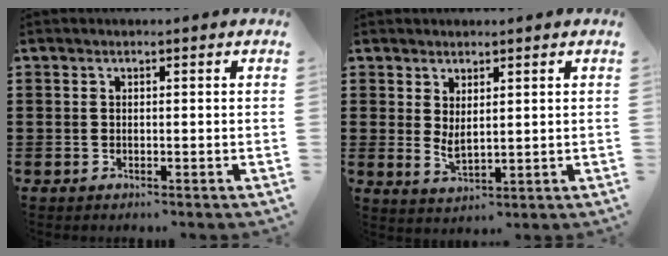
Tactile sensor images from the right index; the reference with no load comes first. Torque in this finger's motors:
{"motor_torque": [0.79, 1.35, 0.05, 0.01]}